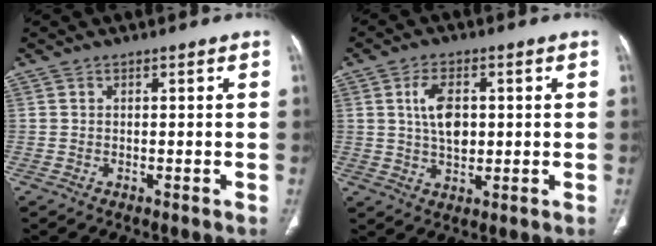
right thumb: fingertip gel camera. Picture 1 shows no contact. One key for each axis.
{"total": 6.8, "fx": 1.2, "fy": 4.1, "fz": 5.3, "tx": -0.086, "ty": -0.003, "tz": 0.021}